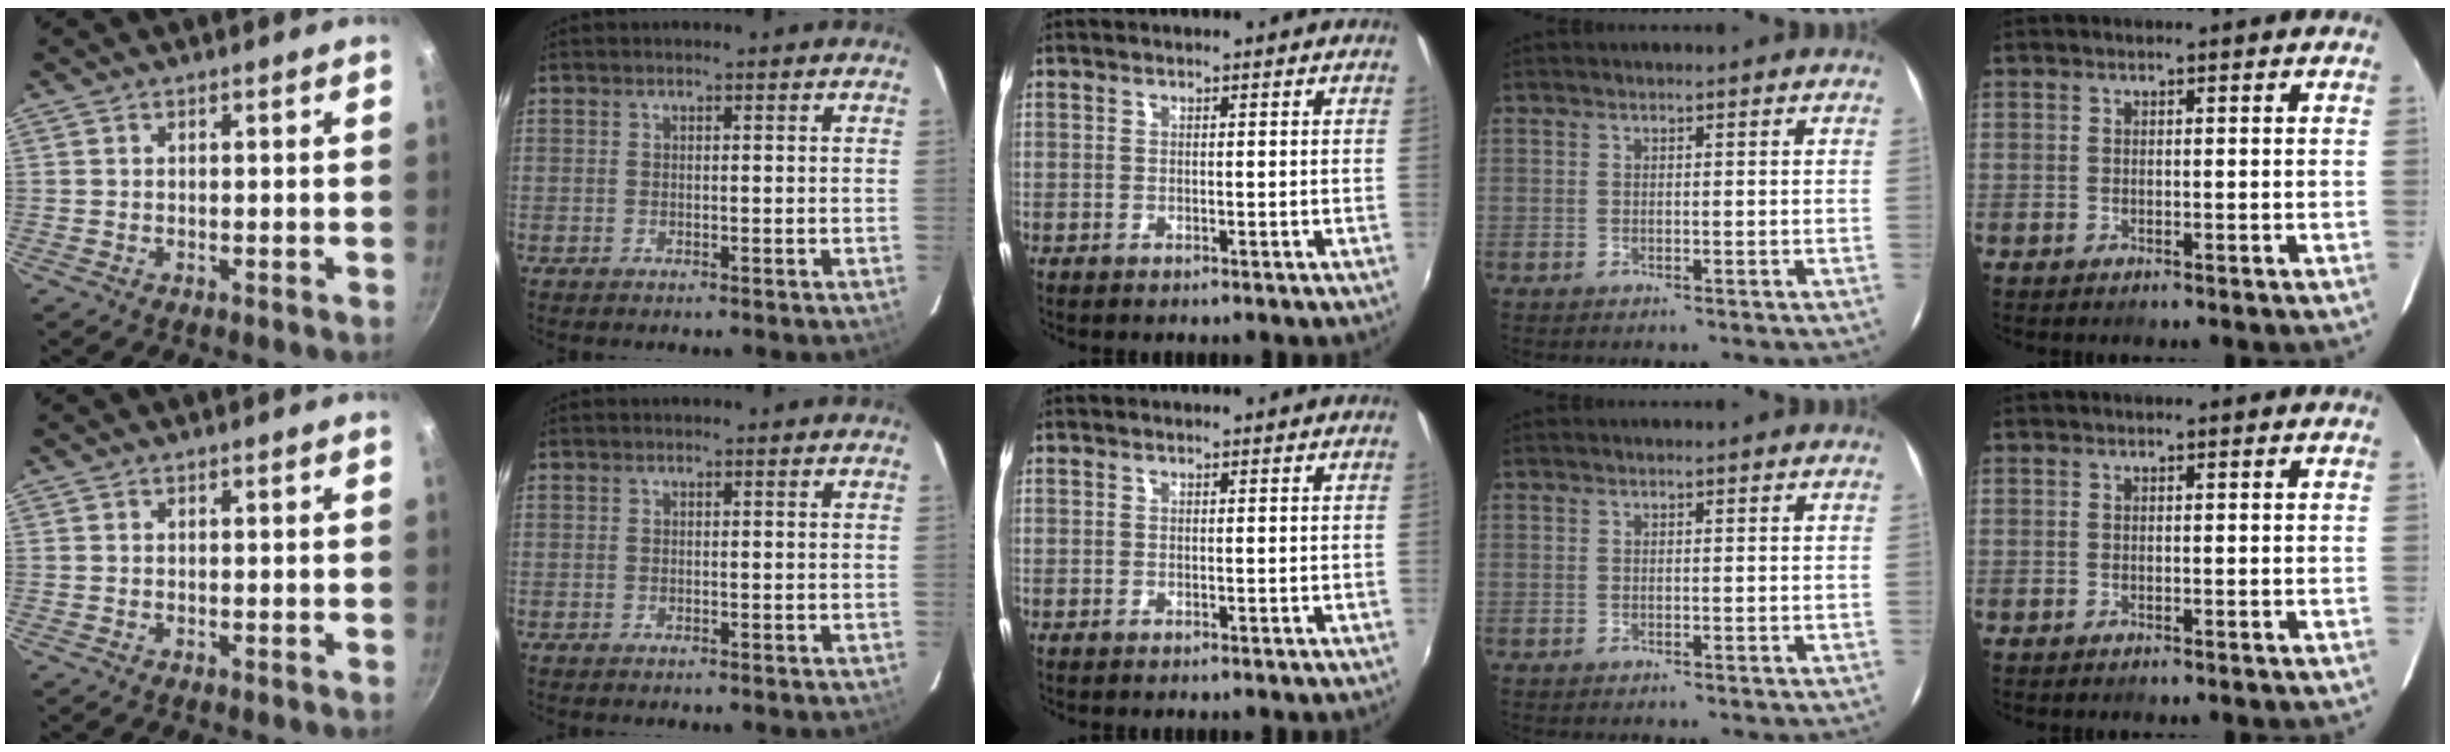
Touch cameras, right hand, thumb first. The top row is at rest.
{}